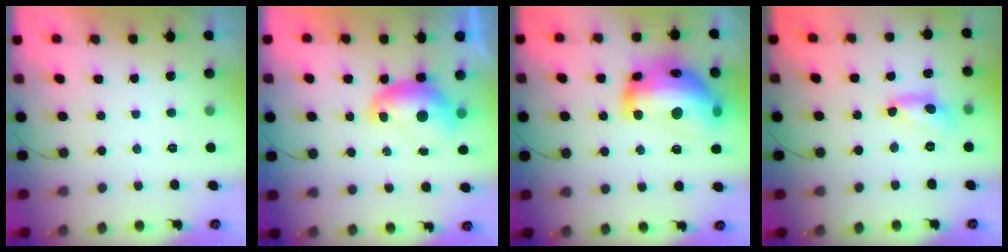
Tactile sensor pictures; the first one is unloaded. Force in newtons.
{"total": 8.1, "press": 8.1, "slide": 0.7}
{"total": 24.3, "press": 24.2, "slide": 1.8}
{"total": 8.4, "press": 8.4, "slide": 0.7}